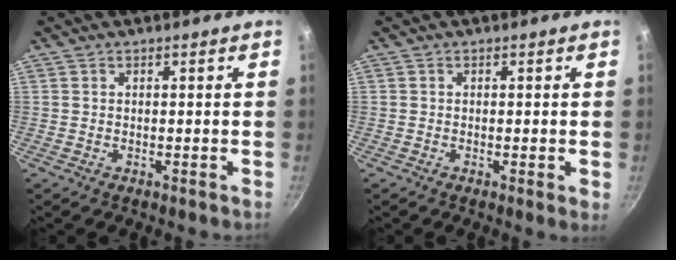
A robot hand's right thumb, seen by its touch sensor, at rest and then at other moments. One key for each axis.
{"total": 1.4, "fx": -0.2, "fy": 0.1, "fz": 1.3, "tx": -0.021, "ty": -0.004, "tz": -0.006}